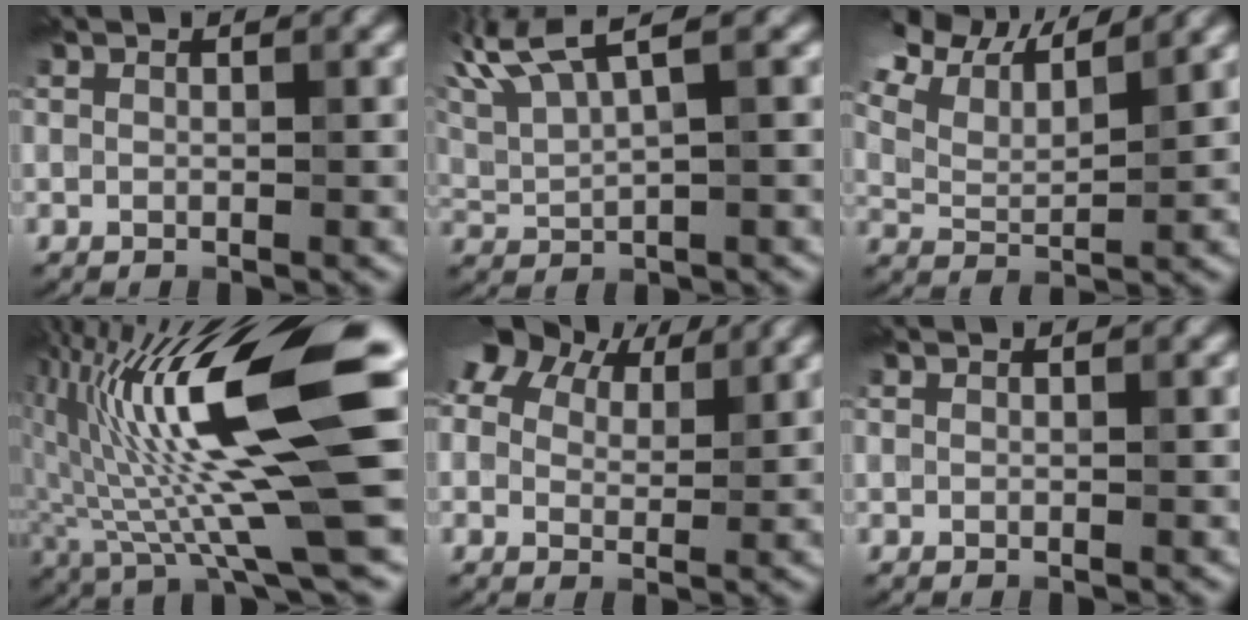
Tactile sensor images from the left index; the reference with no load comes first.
{"total": 5.5, "force": [3.7, 1.1, 3.9], "torque": [-0.090, 0.022, 0.078]}
{"total": 6.8, "force": [5.4, 2.2, 3.5], "torque": [-0.084, 0.025, 0.095]}
{"total": 15.2, "force": [1.1, 3.0, 14.9], "torque": [-0.258, 0.005, 0.024]}
{"total": 6.0, "force": [4.6, 2.8, 2.6], "torque": [-0.065, 0.017, 0.073]}
{"total": 0.0}